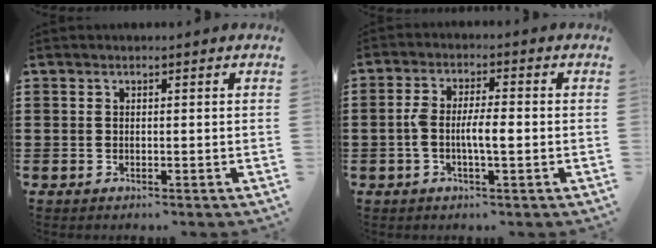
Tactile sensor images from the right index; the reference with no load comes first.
{"total": 4.8, "force": [-0.9, 1.0, 4.6], "torque": [-0.102, -0.005, -0.026]}